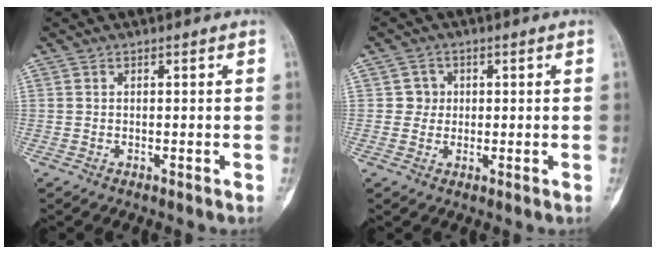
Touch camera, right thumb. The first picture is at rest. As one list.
[{"total": 2.8, "force": [0.4, 2.8, 0.2], "torque": [0.017, 0.005, 0.001]}]